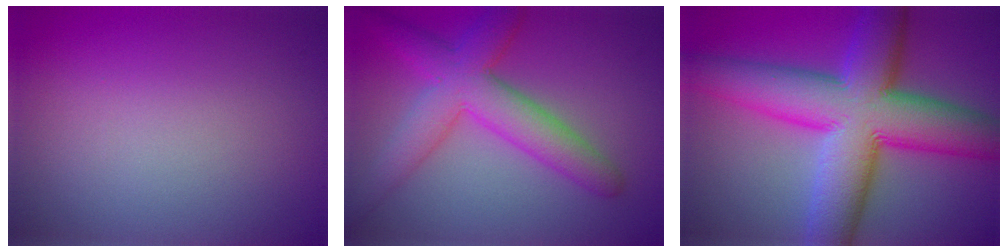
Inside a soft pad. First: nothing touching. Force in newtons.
{"total": 6.5, "press": 6.5, "slide": 0.3}
{"total": 13.3, "press": 13.3, "slide": 0.4}